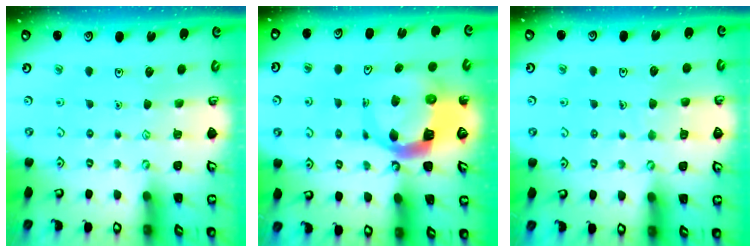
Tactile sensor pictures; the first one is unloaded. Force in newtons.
{"total": 8.2, "press": 8.1, "slide": 1.1}
{"total": 6.4, "press": 6.3, "slide": 0.6}